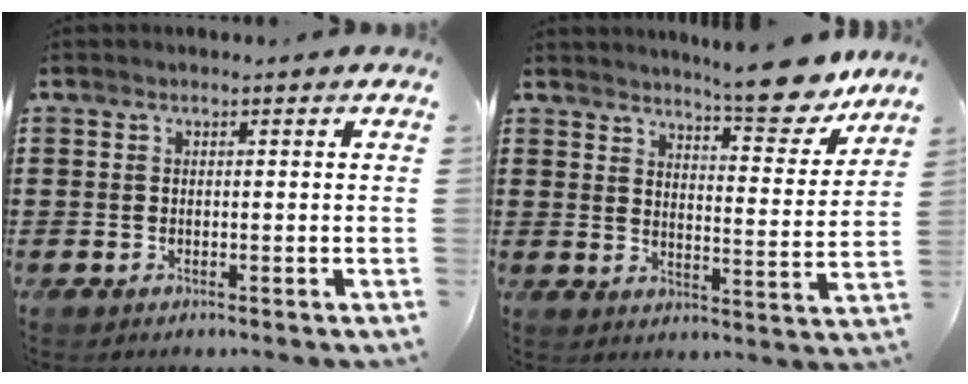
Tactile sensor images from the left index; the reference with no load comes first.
{"total": 9.5, "force": [8.6, 0.6, 4.0], "torque": [-0.056, -0.056, 0.147]}